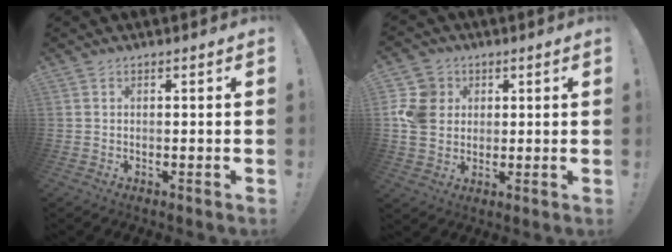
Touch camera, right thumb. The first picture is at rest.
{"total": 10.8, "force": [1.3, 9.5, 5.0], "torque": [-0.101, 0.003, 0.028]}